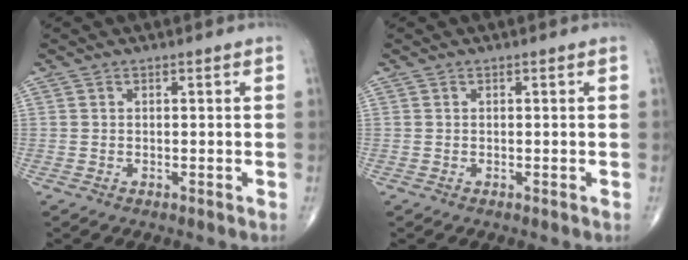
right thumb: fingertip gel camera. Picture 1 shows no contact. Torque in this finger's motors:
{"motor_torque": [0.09, 0.09, -0.14, 0.00, 0.00]}